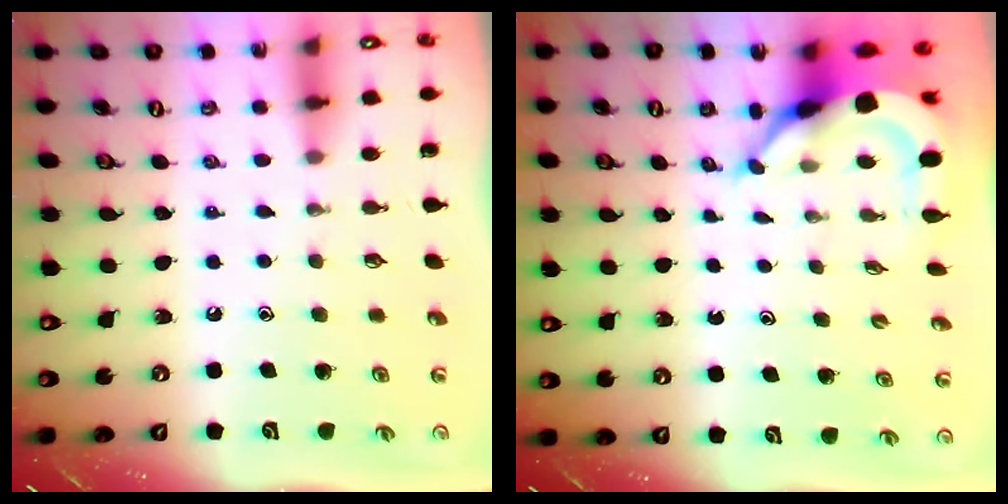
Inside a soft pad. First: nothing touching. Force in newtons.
{"total": 6.2, "press": 6.1, "slide": 0.8}